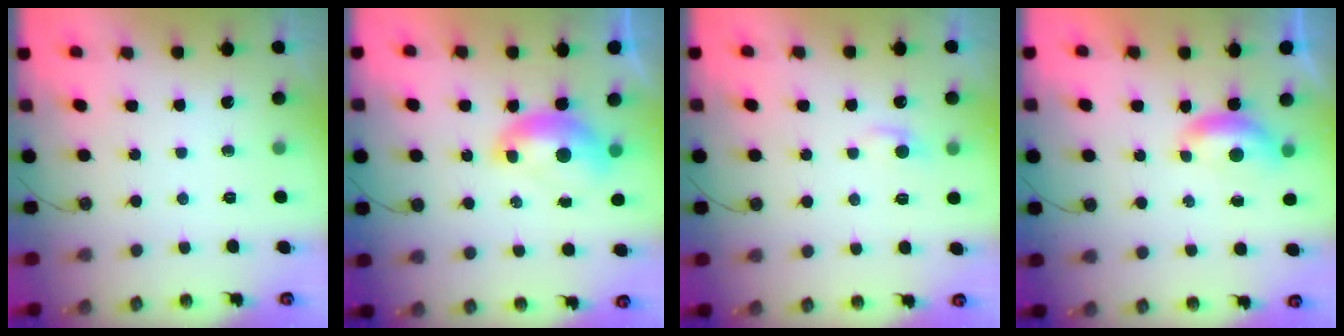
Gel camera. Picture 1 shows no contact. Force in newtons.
{"total": 1.5, "press": 1.4, "slide": 0.6}
{"total": 0.8, "press": 0.7, "slide": 0.4}
{"total": 1.1, "press": 1.0, "slide": 0.5}